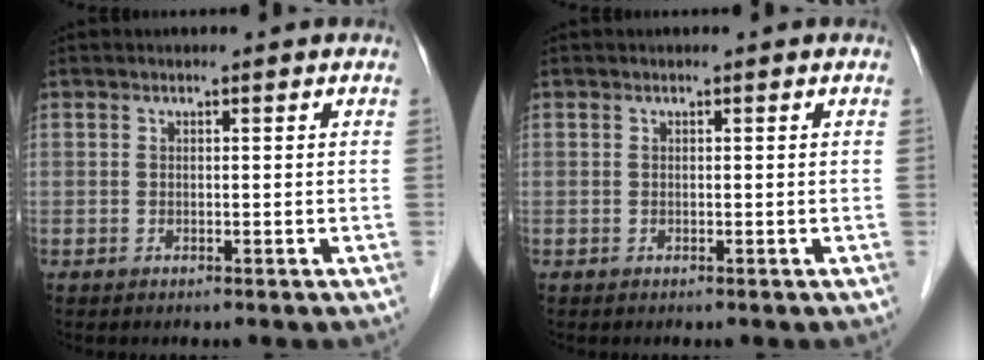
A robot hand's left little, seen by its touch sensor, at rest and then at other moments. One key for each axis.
{"total": 0.0}